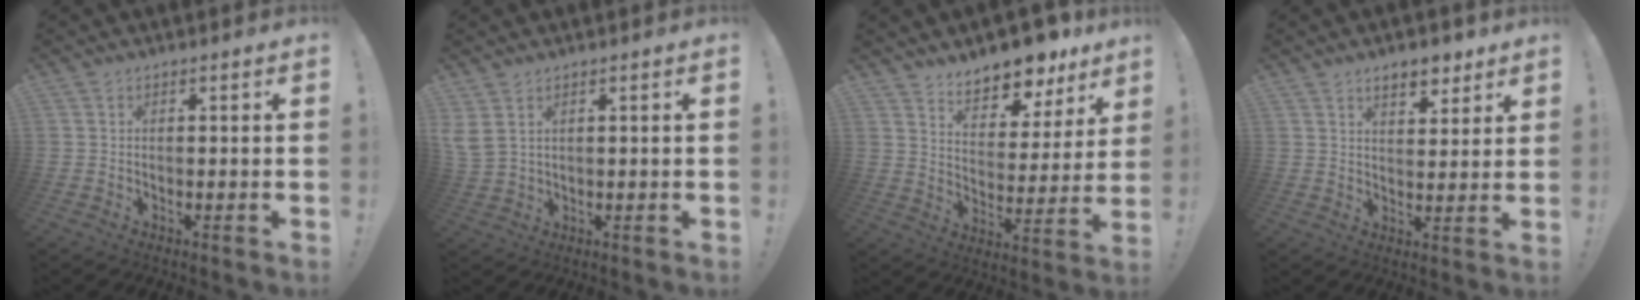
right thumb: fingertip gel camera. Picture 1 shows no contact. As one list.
[{"total": 3.9, "force": [2.2, 2.1, 2.4], "torque": [-0.064, -0.004, 0.047]}, {"total": 12.1, "force": [10.6, 4.3, 4.1], "torque": [-0.053, -0.091, 0.184]}, {"total": 7.5, "force": [5.4, 3.6, 3.8], "torque": [-0.041, -0.027, 0.095]}]